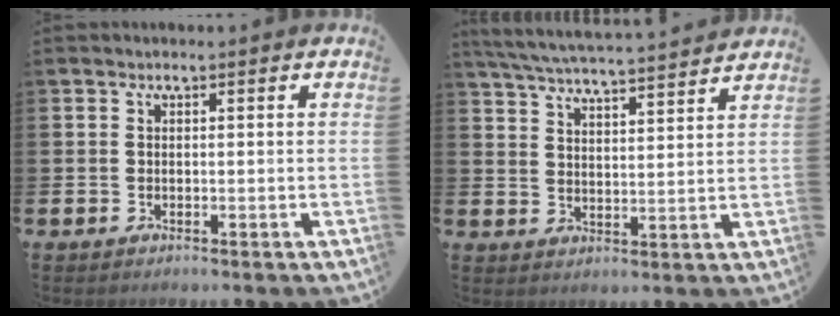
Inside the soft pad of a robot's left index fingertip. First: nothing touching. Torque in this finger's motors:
{"motor_torque": [0.79, -1.35, 0.56, 0.15]}